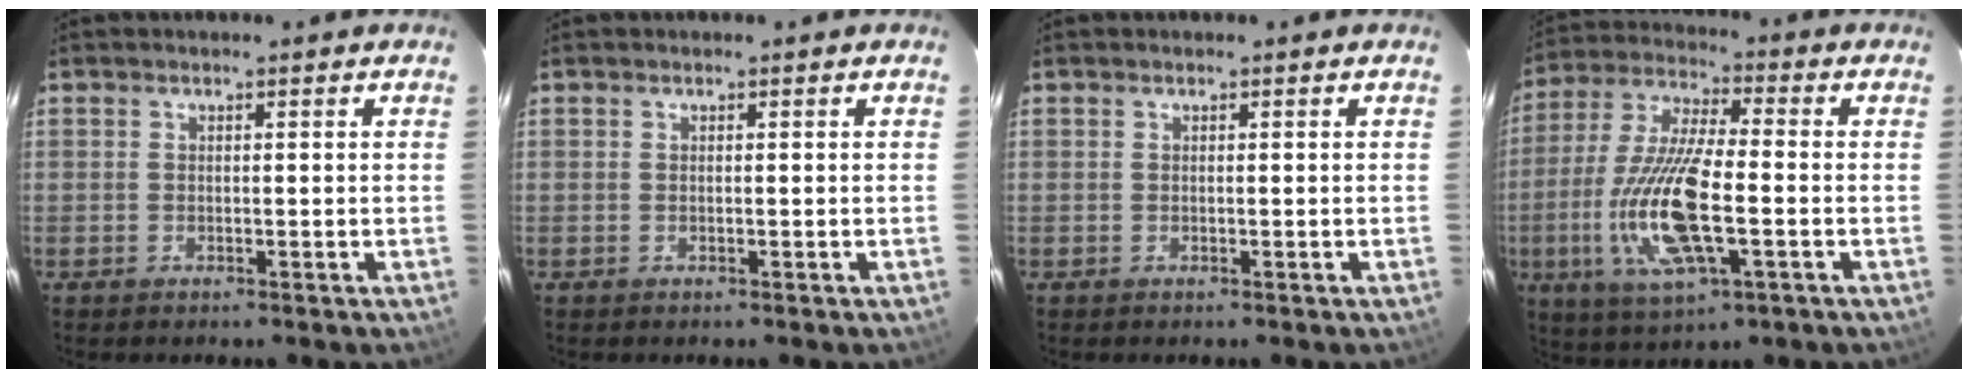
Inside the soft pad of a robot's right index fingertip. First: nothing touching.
{"total": 0.0}
{"total": 0.0}
{"total": 17.1, "force": [-4.1, 5.2, 15.8], "torque": [-0.333, -0.012, -0.078]}